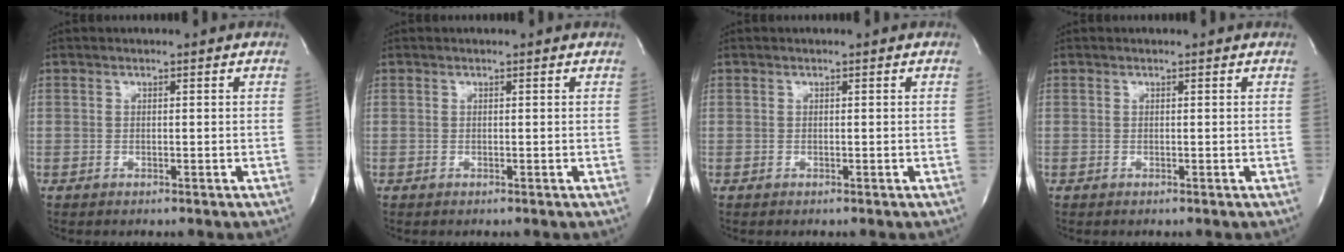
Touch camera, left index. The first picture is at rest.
{"total": 0.0}
{"total": 0.0}
{"total": 0.0}